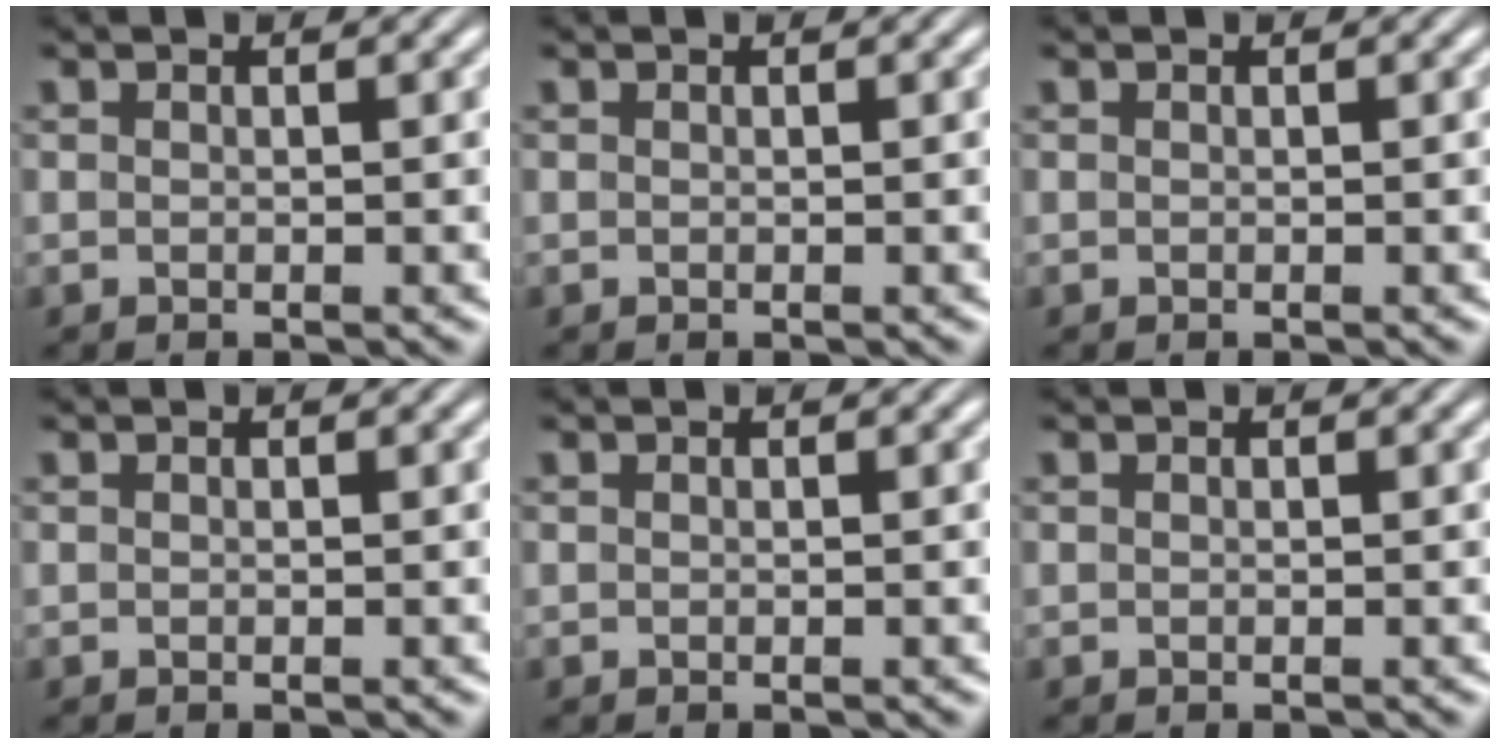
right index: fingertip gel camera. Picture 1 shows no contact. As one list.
[{"total": 0.0}, {"total": 0.0}, {"total": 0.0}, {"total": 0.0}, {"total": 0.0}]